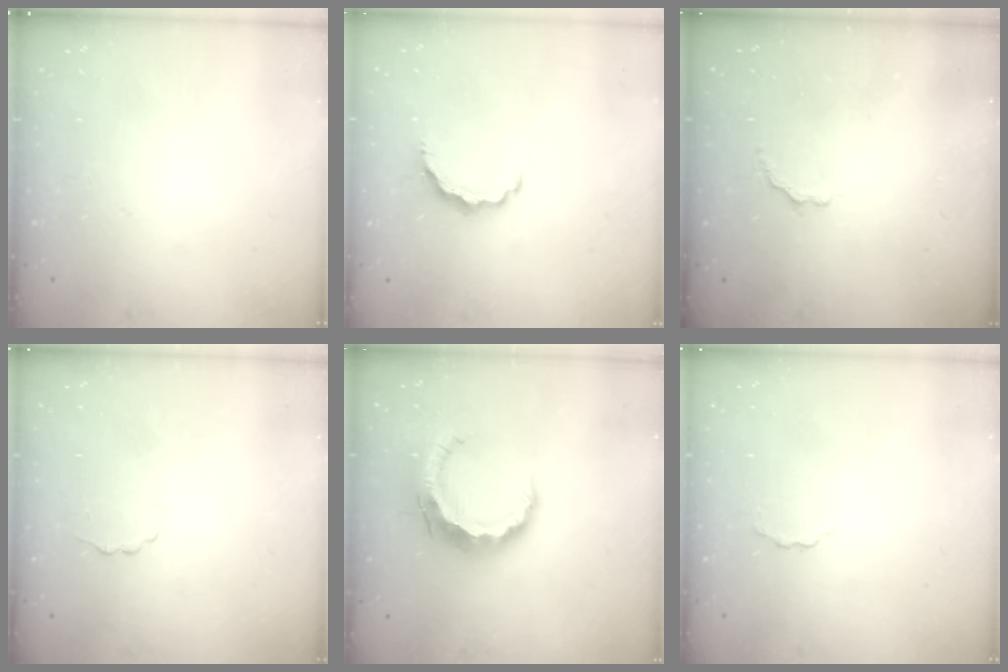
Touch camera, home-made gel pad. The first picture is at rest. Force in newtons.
{"total": 6.0, "press": 6.0, "slide": 0.9}
{"total": 2.6, "press": 2.5, "slide": 0.9}
{"total": 2.0, "press": 1.9, "slide": 0.6}
{"total": 9.3, "press": 9.3, "slide": 1.2}
{"total": 1.2, "press": 1.2, "slide": 0.3}